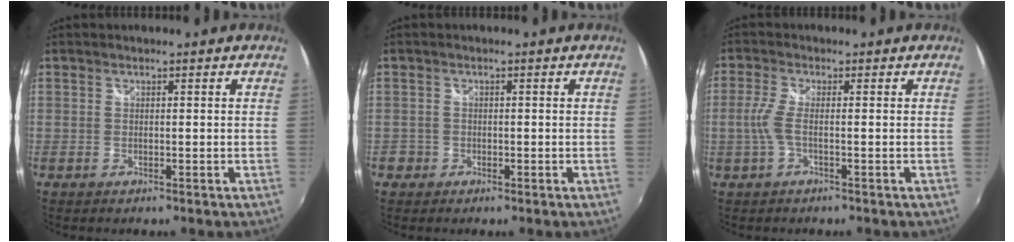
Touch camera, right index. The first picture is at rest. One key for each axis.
{"total": 2.0, "fx": -0.9, "fy": 1.7, "fz": 0.0, "tx": -0.004, "ty": 0.007, "tz": -0.014}
{"total": 3.3, "fx": -0.8, "fy": 0.3, "fz": 3.2, "tx": -0.080, "ty": -0.001, "tz": -0.016}